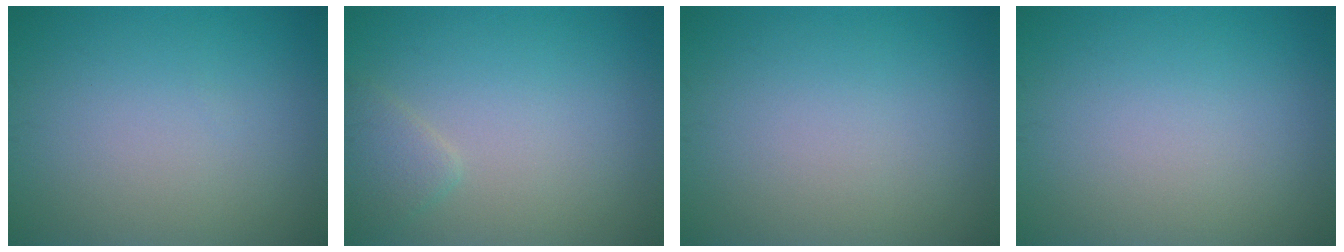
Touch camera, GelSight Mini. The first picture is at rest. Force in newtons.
{"total": 1.6, "press": 1.6, "slide": 0.1}
{"total": 0.0}
{"total": 0.0}